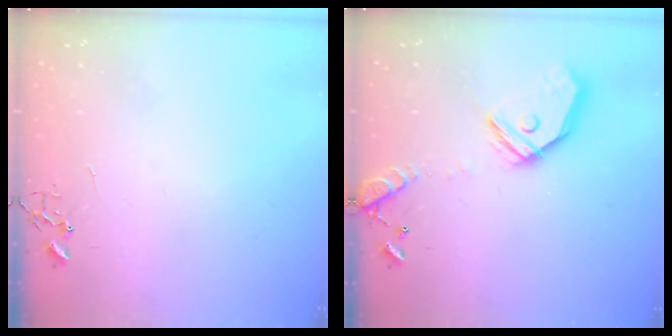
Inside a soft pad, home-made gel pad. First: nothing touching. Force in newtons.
{"total": 16.6, "press": 16.4, "slide": 2.8}